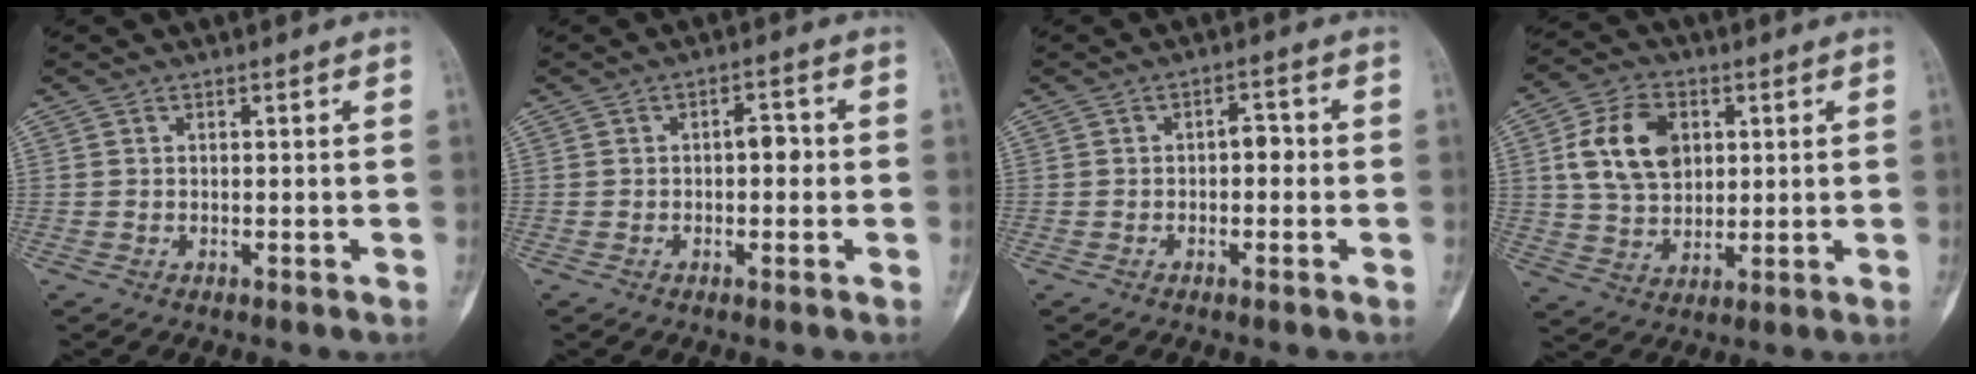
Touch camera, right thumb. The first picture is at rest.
{"total": 3.6, "force": [0.0, 1.9, 3.1], "torque": [-0.032, 0.009, -0.005]}
{"total": 3.1, "force": [-0.2, 1.7, 2.6], "torque": [-0.024, 0.013, -0.009]}
{"total": 12.6, "force": [3.2, 8.8, 8.4], "torque": [-0.129, -0.003, 0.059]}